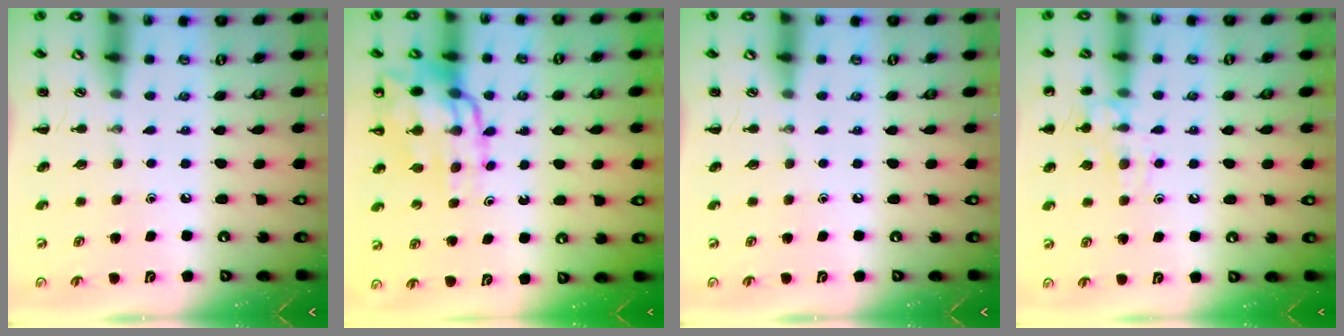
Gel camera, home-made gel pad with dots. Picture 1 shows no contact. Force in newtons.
{"total": 13.2, "press": 12.7, "slide": 3.6}
{"total": 0.0}
{"total": 11.3, "press": 11.2, "slide": 0.8}